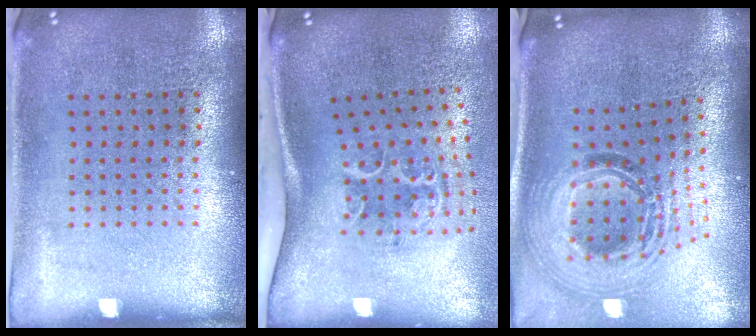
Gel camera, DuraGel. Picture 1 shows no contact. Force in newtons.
{"total": 1.9, "press": 1.4, "slide": 1.3}
{"total": 2.1, "press": 1.6, "slide": 1.4}